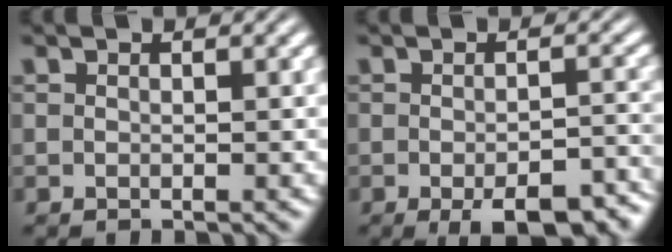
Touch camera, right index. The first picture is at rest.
{"total": 6.3, "force": [-4.6, 2.1, 3.8], "torque": [-0.047, -0.017, -0.062]}